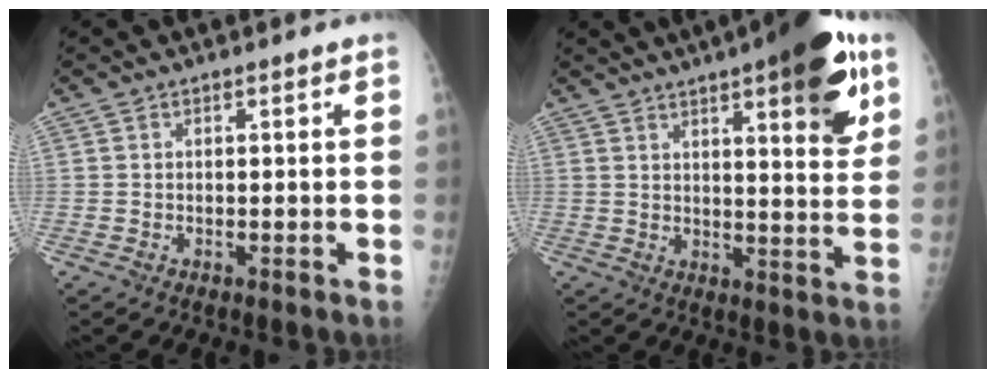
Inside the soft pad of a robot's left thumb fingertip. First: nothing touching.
{"total": 17.4, "force": [8.9, 4.6, 14.2], "torque": [-0.163, -0.031, 0.115]}